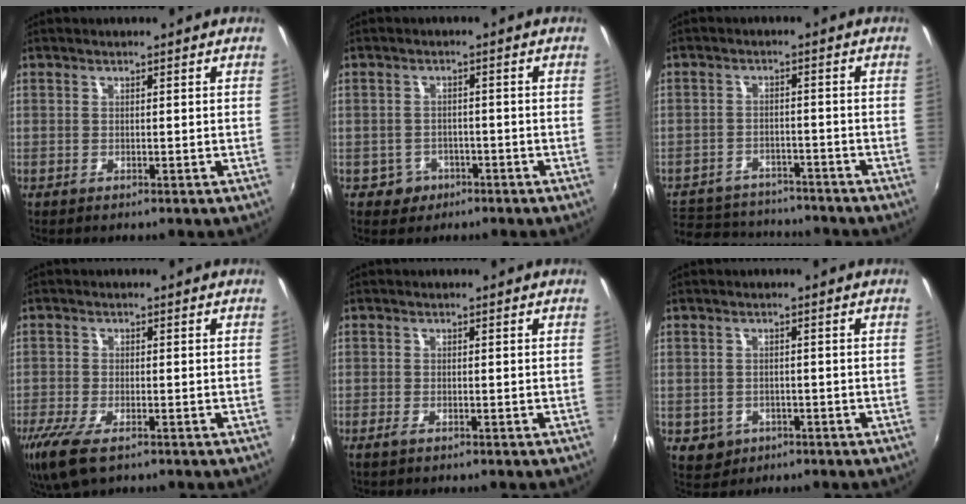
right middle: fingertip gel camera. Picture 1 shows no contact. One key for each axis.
{"total": 4.0, "fx": -2.0, "fy": 3.4, "fz": 0.4, "tx": -0.020, "ty": 0.009, "tz": -0.028}
{"total": 14.0, "fx": -11.1, "fy": 7.4, "fz": 4.3, "tx": -0.125, "ty": 0.017, "tz": -0.154}
{"total": 8.4, "fx": -5.2, "fy": 3.0, "fz": 5.8, "tx": -0.136, "ty": -0.033, "tz": -0.097}
{"total": 1.4, "fx": -1.0, "fy": 0.3, "fz": 0.9, "tx": -0.021, "ty": -0.005, "tz": -0.020}
{"total": 4.2, "fx": -1.3, "fy": 3.8, "fz": 1.2, "tx": -0.033, "ty": 0.000, "tz": -0.012}